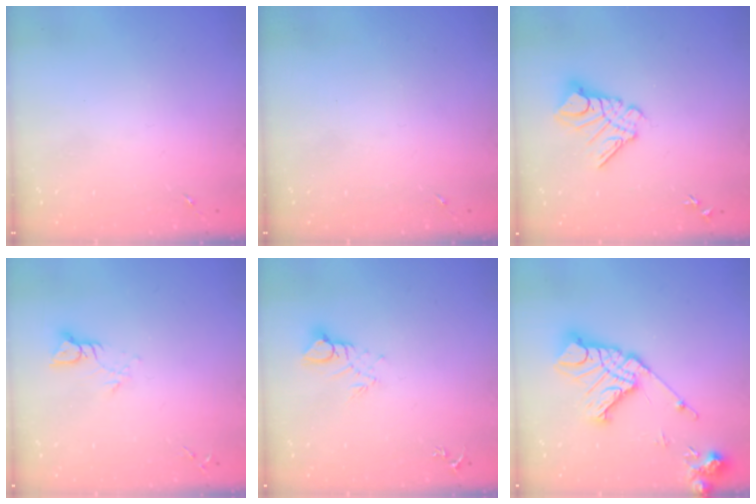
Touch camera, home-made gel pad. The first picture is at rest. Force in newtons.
{"total": 0.0}
{"total": 11.6, "press": 11.6, "slide": 1.2}
{"total": 4.4, "press": 4.4, "slide": 0.3}
{"total": 5.2, "press": 5.2, "slide": 0.4}
{"total": 18.0, "press": 17.9, "slide": 2.5}